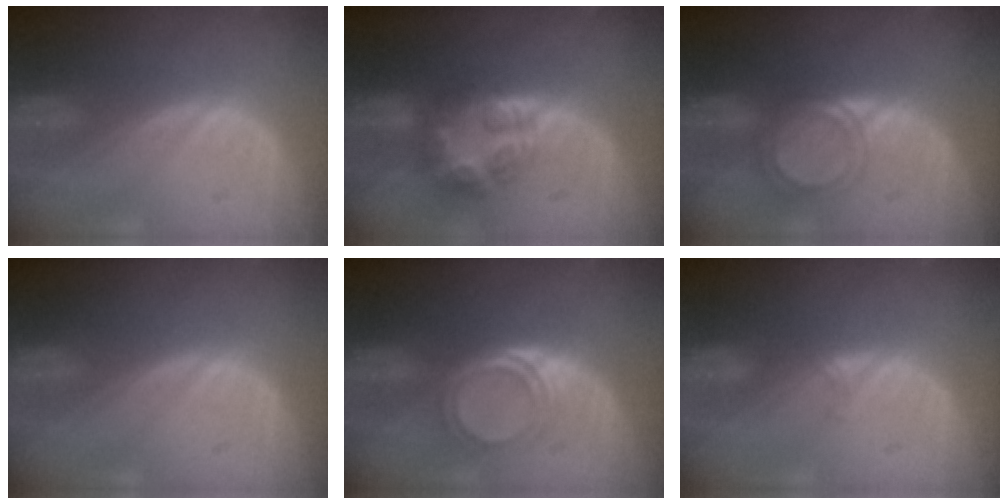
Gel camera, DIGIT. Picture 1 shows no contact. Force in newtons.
{"total": 7.6, "press": 6.7, "slide": 3.6}
{"total": 4.1, "press": 4.1, "slide": 0.3}
{"total": 0.0}
{"total": 5.2, "press": 4.5, "slide": 2.7}
{"total": 1.3, "press": 1.0, "slide": 0.9}